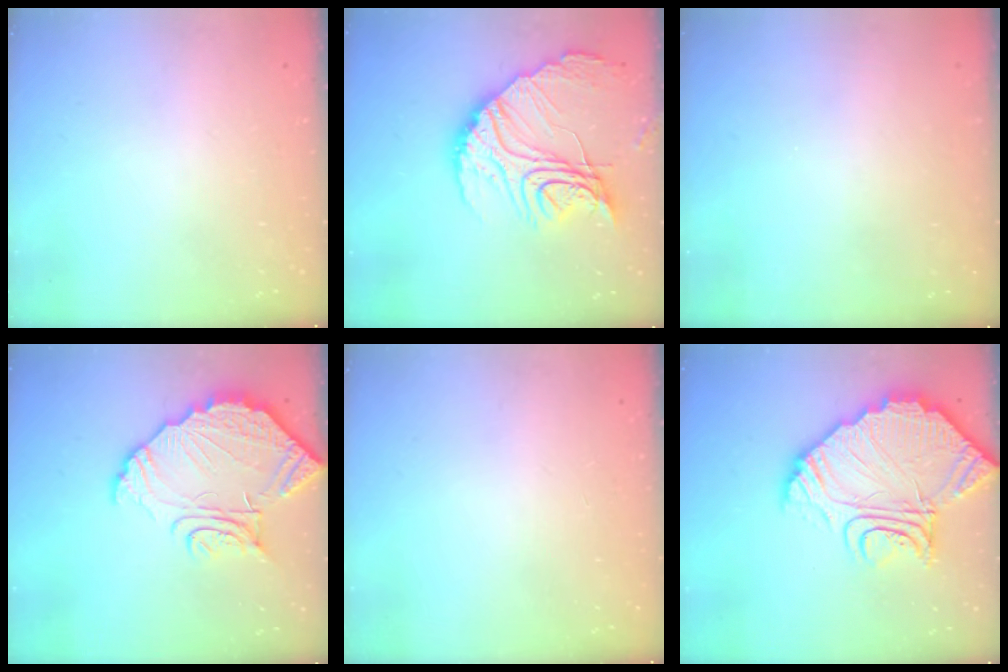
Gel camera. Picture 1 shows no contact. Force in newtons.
{"total": 22.9, "press": 22.8, "slide": 2.0}
{"total": 3.2, "press": 3.2, "slide": 0.1}
{"total": 14.6, "press": 14.6, "slide": 1.2}
{"total": 0.0}
{"total": 21.3, "press": 21.2, "slide": 2.0}